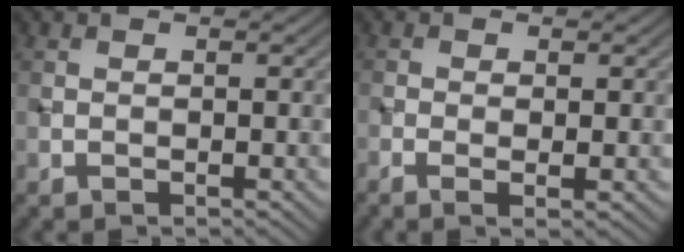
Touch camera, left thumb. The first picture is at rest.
{"total": 1.9, "force": [-0.5, 0.5, 1.8], "torque": [-0.038, -0.005, -0.012]}